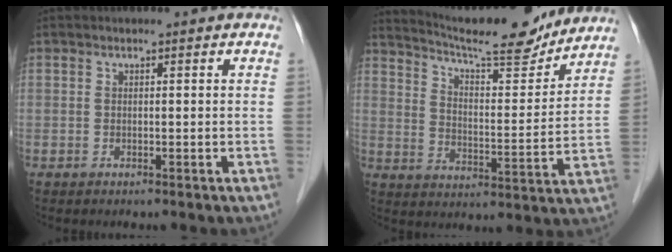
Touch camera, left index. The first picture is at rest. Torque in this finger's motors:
{"motor_torque": [-0.09, -0.53, 0.45, 0.09]}